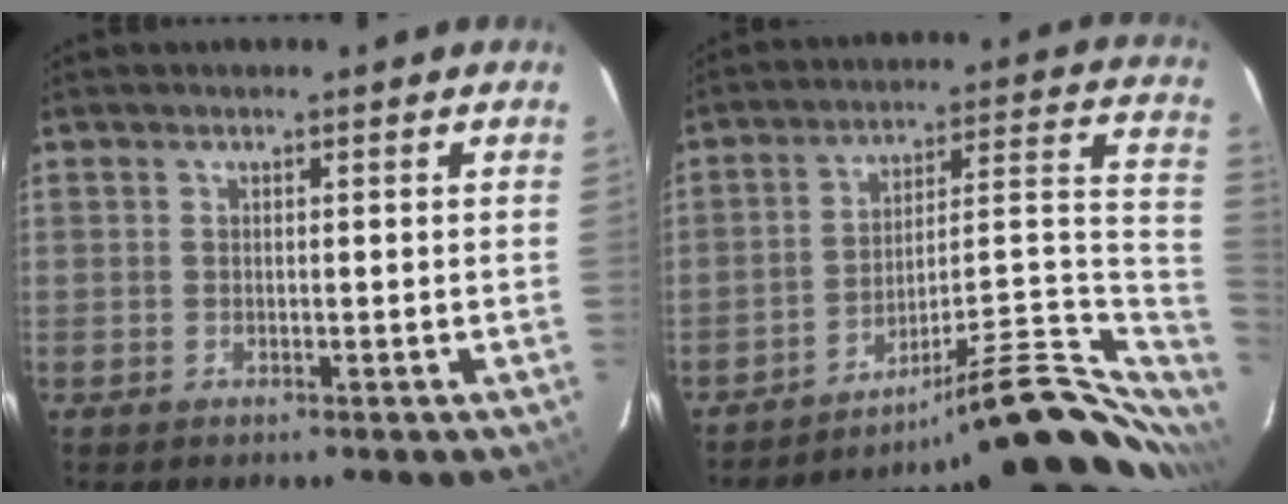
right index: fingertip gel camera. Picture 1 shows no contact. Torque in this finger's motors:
{"motor_torque": [1.03, -1.11, 0.42, 0.05]}